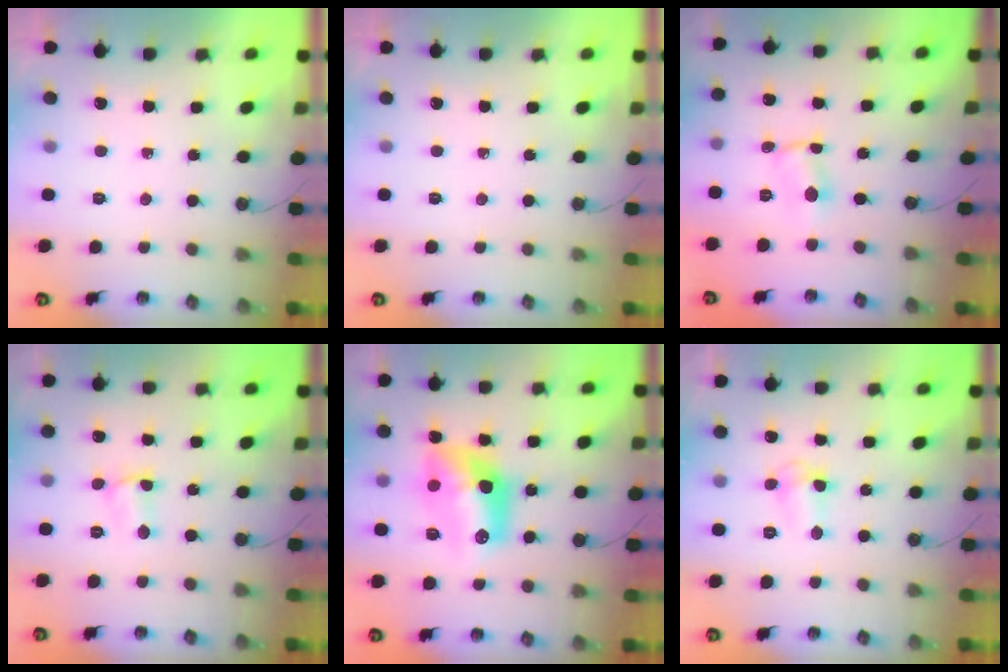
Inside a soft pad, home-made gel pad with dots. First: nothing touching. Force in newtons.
{"total": 0.0}
{"total": 1.0, "press": 0.6, "slide": 0.8}
{"total": 1.8, "press": 1.7, "slide": 0.5}
{"total": 13.5, "press": 13.4, "slide": 1.1}
{"total": 3.7, "press": 3.6, "slide": 0.8}